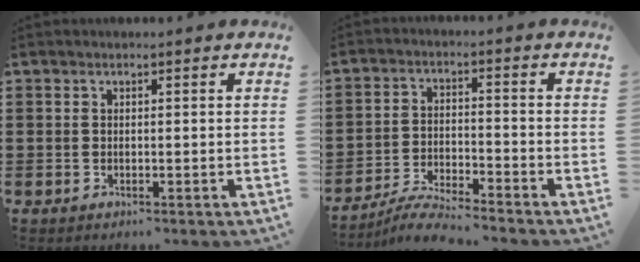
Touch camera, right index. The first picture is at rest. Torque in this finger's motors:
{"motor_torque": [-0.01, 0.06, 0.06, 0.02]}